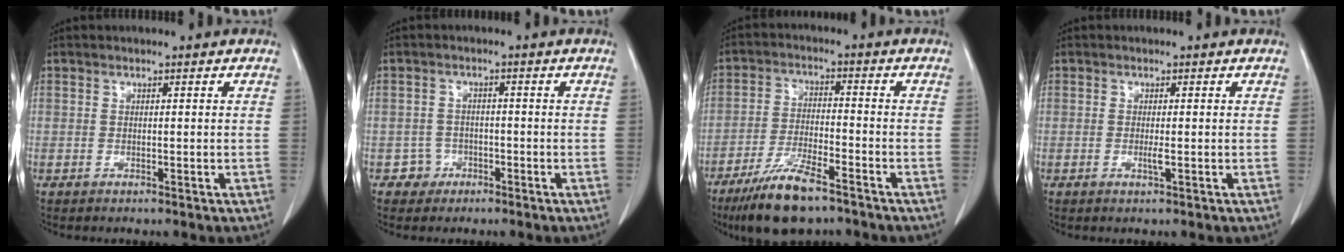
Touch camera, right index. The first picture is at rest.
{"total": 2.6, "force": [-1.3, 2.3, -0.4], "torque": [0.011, 0.013, -0.023]}
{"total": 10.3, "force": [-7.3, 2.1, 7.0], "torque": [-0.140, -0.024, -0.129]}
{"total": 1.2, "force": [-0.3, 0.0, 1.2], "torque": [-0.025, -0.004, -0.005]}